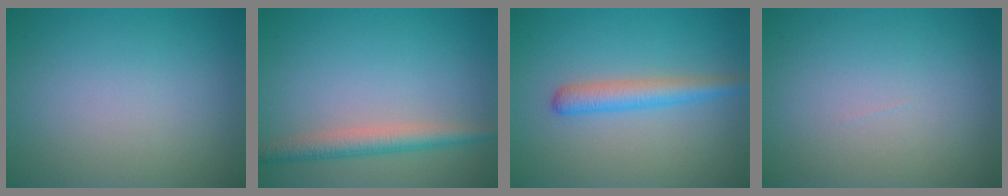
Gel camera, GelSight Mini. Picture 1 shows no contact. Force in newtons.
{"total": 3.0, "press": 3.0, "slide": 0.1}
{"total": 2.8, "press": 2.8, "slide": 0.1}
{"total": 0.0}